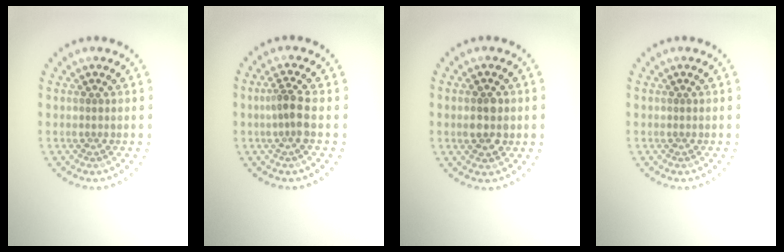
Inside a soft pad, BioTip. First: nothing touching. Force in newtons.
{"total": 2.2, "press": 1.7, "slide": 1.4}
{"total": 2.7, "press": 2.7, "slide": 0.2}
{"total": 0.0}